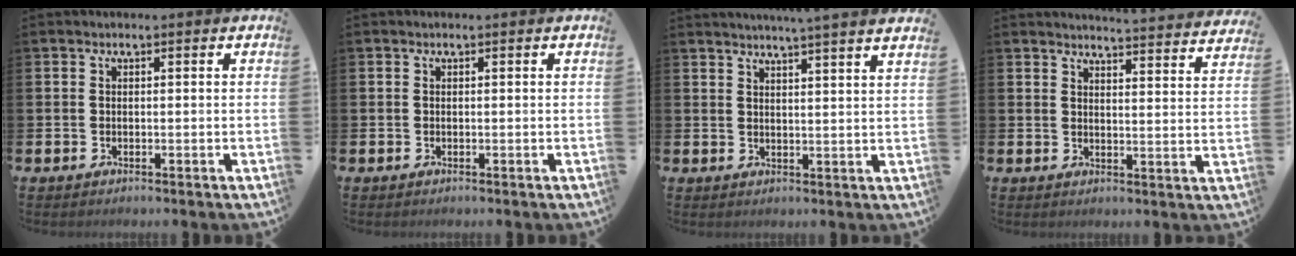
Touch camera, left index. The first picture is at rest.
{"total": 0.0}
{"total": 4.1, "force": [3.9, -1.3, 0.5], "torque": [-0.011, -0.027, 0.066]}
{"total": 4.5, "force": [4.5, -0.3, 0.3], "torque": [-0.003, -0.038, 0.075]}